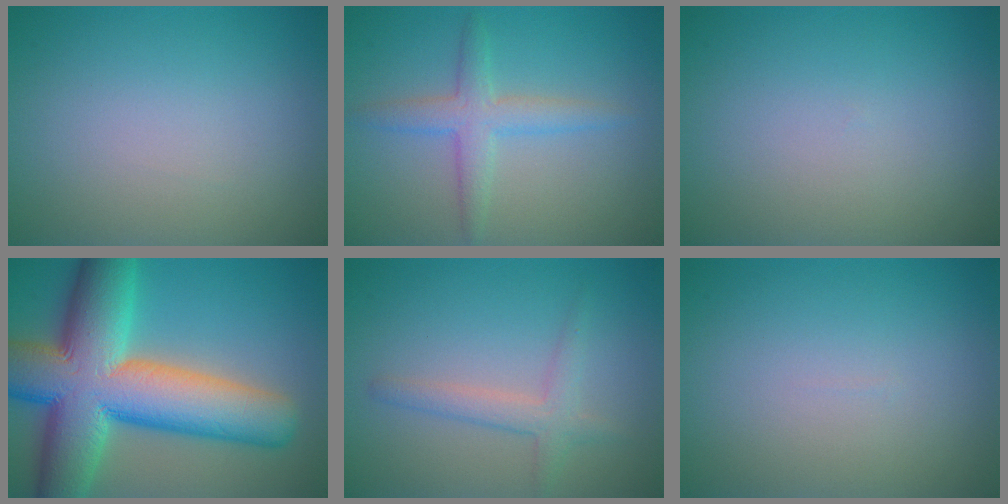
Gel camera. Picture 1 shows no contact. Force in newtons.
{"total": 3.0, "press": 3.0, "slide": 0.1}
{"total": 0.0}
{"total": 15.9, "press": 15.9, "slide": 0.7}
{"total": 1.7, "press": 1.7, "slide": 0.2}
{"total": 0.0}